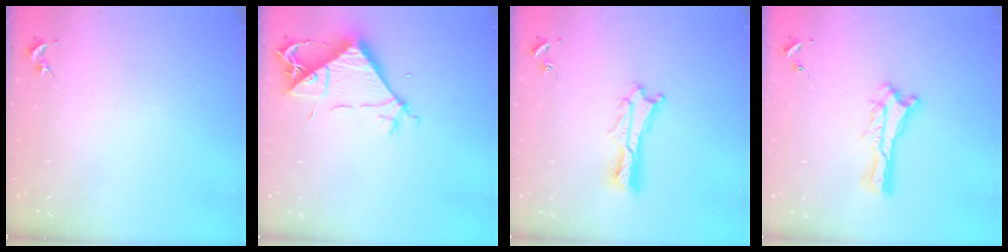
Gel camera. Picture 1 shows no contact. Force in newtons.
{"total": 7.6, "press": 7.5, "slide": 1.2}
{"total": 1.9, "press": 1.9, "slide": 0.2}
{"total": 0.0}